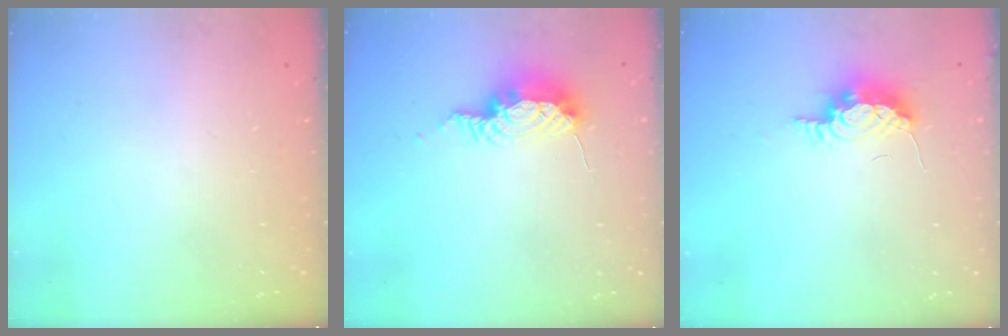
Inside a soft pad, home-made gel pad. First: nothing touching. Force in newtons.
{"total": 8.3, "press": 8.1, "slide": 1.6}
{"total": 8.1, "press": 7.9, "slide": 1.8}